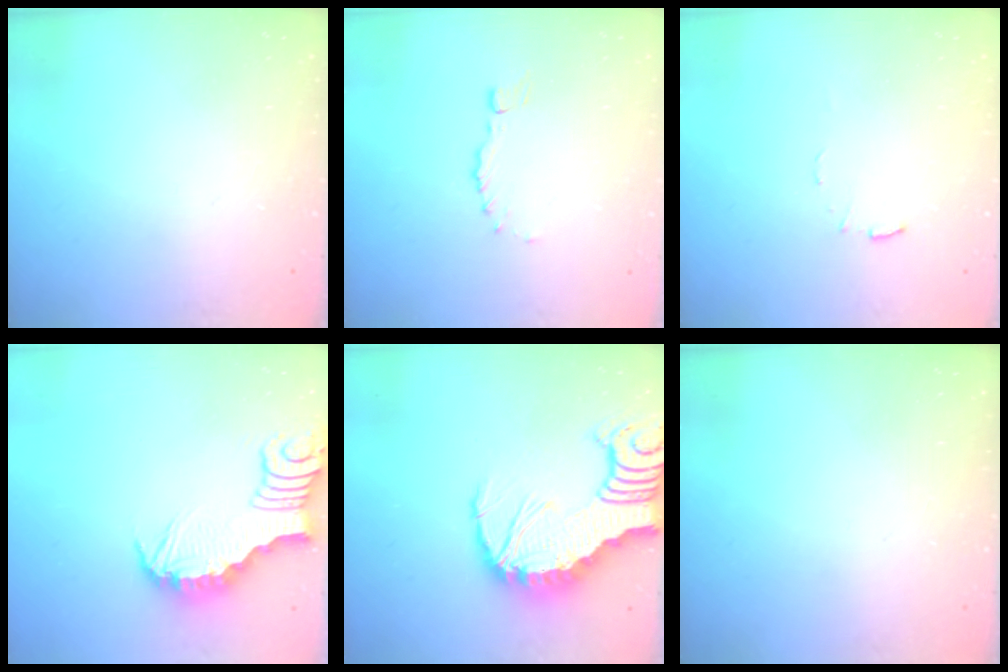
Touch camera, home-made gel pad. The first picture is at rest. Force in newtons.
{"total": 0.0}
{"total": 3.7, "press": 3.7, "slide": 0.2}
{"total": 4.1, "press": 4.1, "slide": 0.0}
{"total": 15.9, "press": 15.8, "slide": 1.9}
{"total": 0.0}